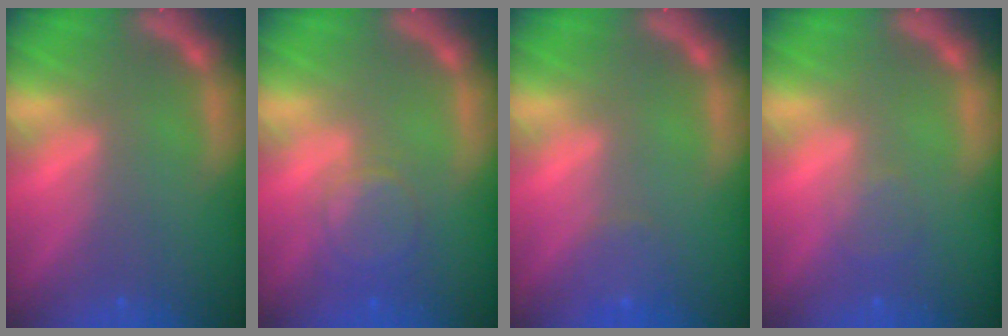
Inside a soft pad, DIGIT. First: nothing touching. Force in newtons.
{"total": 4.0}
{"total": 1.9}
{"total": 1.5}